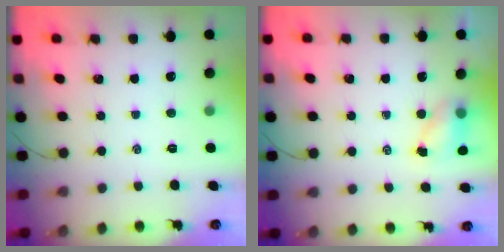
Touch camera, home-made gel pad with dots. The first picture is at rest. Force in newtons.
{"total": 4.9, "press": 4.8, "slide": 0.8}